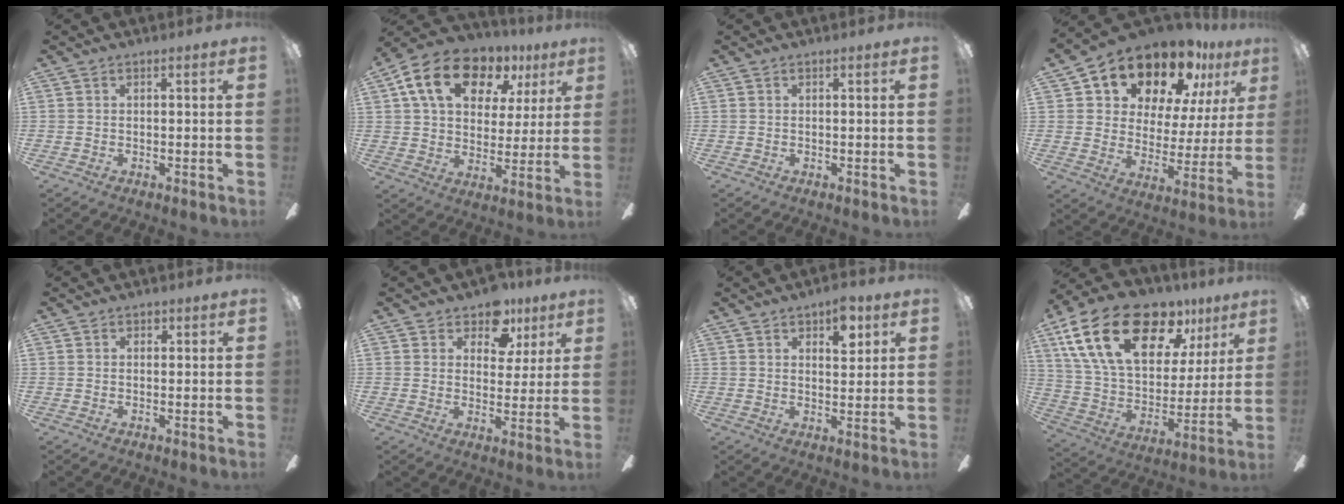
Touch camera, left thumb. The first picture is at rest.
{"total": 17.6, "force": [9.2, 11.2, 10.1], "torque": [-0.174, -0.030, 0.165]}
{"total": 0.0}
{"total": 16.6, "force": [13.5, 7.6, 6.0], "torque": [-0.121, -0.093, 0.238]}
{"total": 1.1, "force": [0.3, 0.9, 0.4], "torque": [0.001, 0.003, 0.002]}
{"total": 8.9, "force": [6.1, 5.6, 3.3], "torque": [-0.043, -0.031, 0.107]}
{"total": 6.7, "force": [3.8, 3.4, 4.4], "torque": [-0.052, -0.010, 0.061]}
{"total": 25.7, "force": [14.2, 13.8, 16.4], "torque": [-0.294, -0.071, 0.251]}